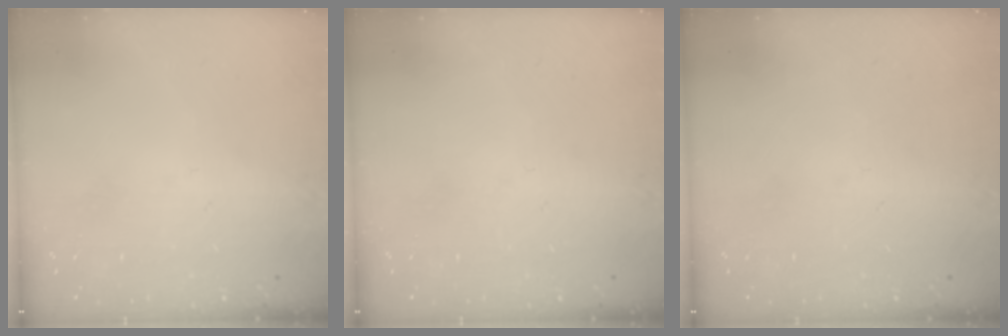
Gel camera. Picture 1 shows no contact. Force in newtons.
{"total": 0.0}
{"total": 0.0}